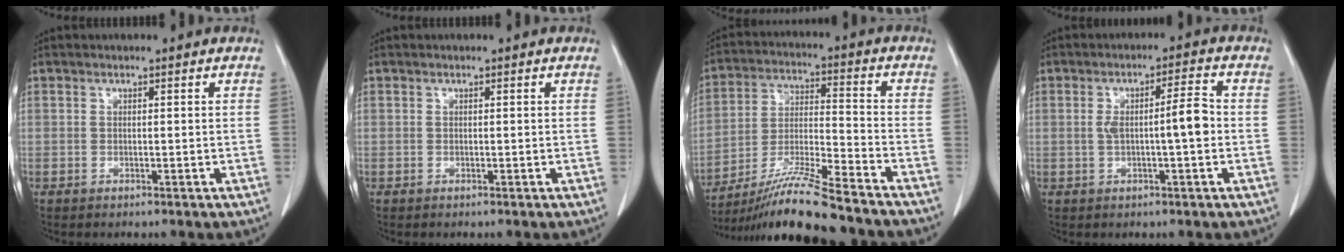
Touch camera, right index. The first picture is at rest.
{"total": 0.0}
{"total": 15.4, "force": [-13.1, -0.5, 7.9], "torque": [-0.149, -0.019, -0.232]}
{"total": 5.6, "force": [-0.4, 0.5, 5.6], "torque": [-0.097, 0.015, -0.003]}